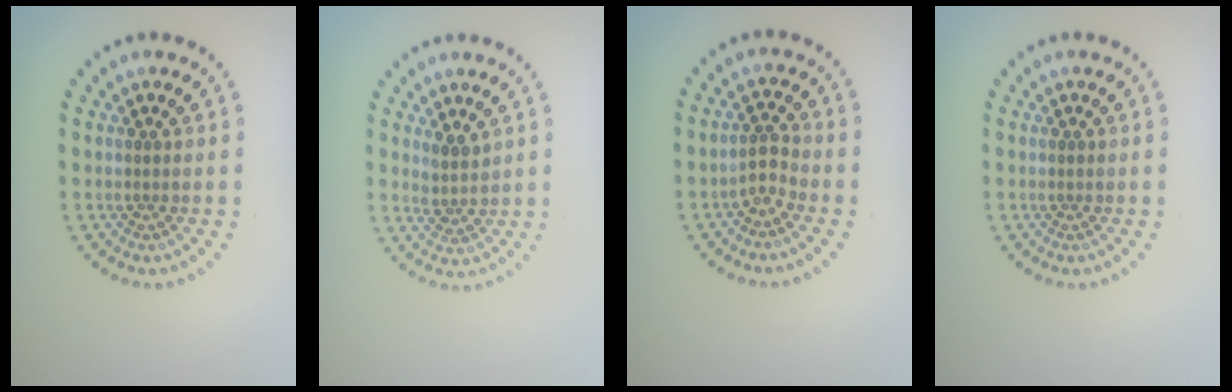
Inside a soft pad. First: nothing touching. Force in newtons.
{"total": 1.8, "press": 1.4, "slide": 1.1}
{"total": 1.7, "press": 1.2, "slide": 1.2}
{"total": 0.0}